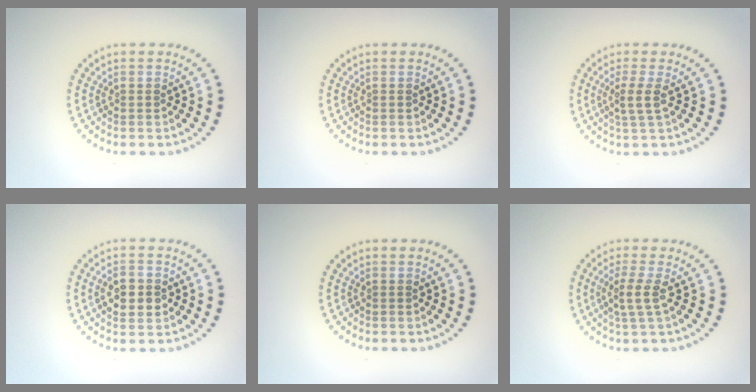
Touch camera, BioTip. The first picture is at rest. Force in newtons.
{"total": 0.0}
{"total": 1.9, "press": 1.4, "slide": 1.2}
{"total": 3.0, "press": 3.0, "slide": 0.2}
{"total": 0.0}
{"total": 2.2, "press": 1.7, "slide": 1.4}